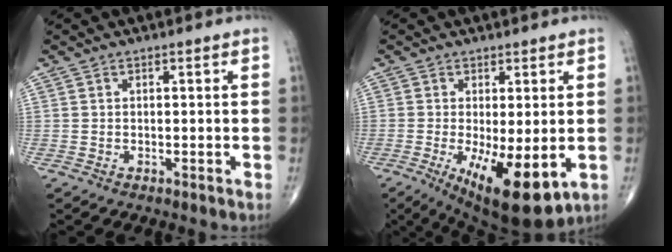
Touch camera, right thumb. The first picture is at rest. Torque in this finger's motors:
{"motor_torque": [-0.50, 1.14, 0.24, -0.17, 0.10]}